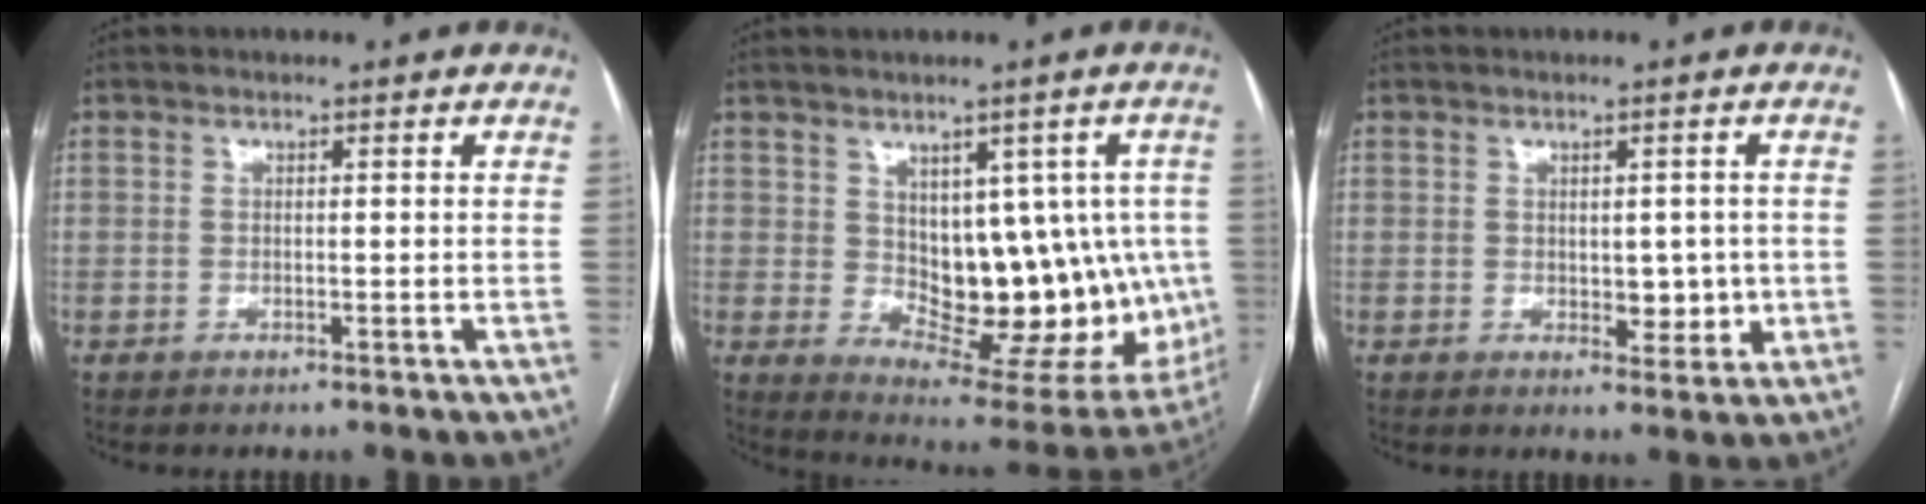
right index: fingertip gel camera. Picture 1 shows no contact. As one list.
[{"total": 16.0, "force": [0.5, 8.6, 13.5], "torque": [-0.152, 0.006, 0.031]}, {"total": 4.2, "force": [-0.3, 2.5, 3.4], "torque": [-0.038, 0.000, 0.005]}]